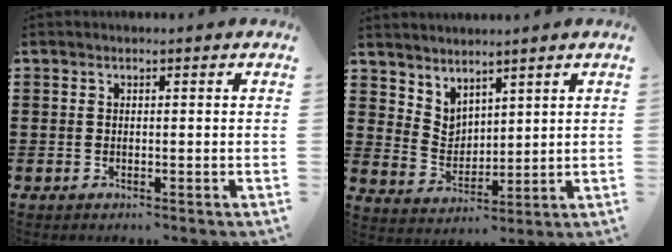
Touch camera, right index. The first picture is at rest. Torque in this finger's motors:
{"motor_torque": [-0.09, 0.34, 0.02, -0.01]}